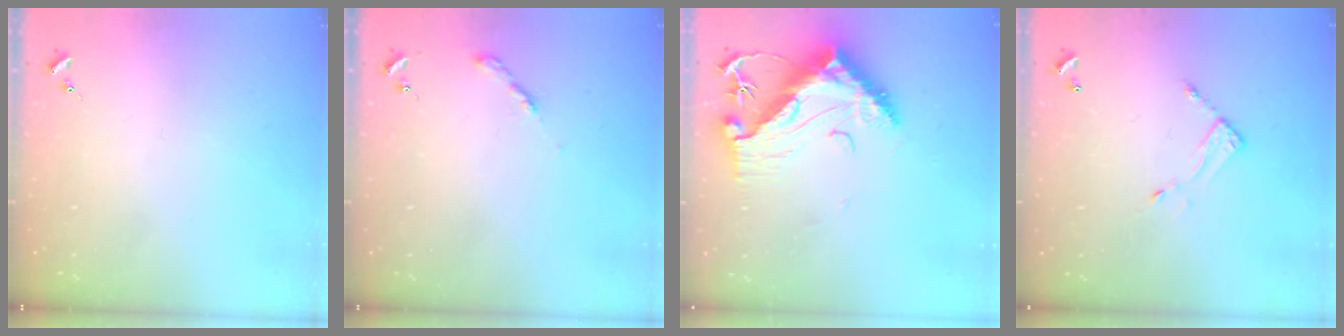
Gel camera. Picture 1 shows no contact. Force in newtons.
{"total": 3.1, "press": 3.1, "slide": 0.2}
{"total": 16.5, "press": 16.4, "slide": 1.3}
{"total": 7.1, "press": 7.1, "slide": 0.5}